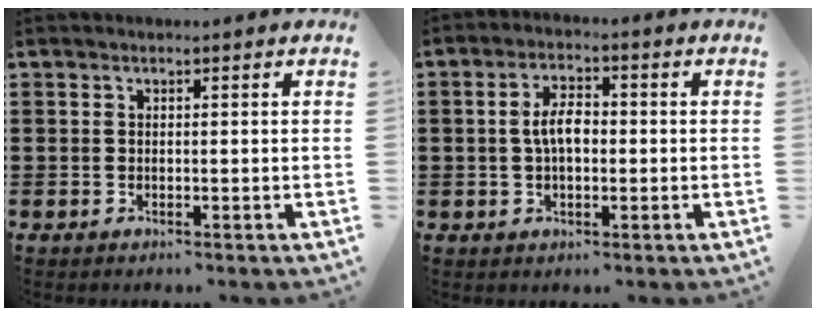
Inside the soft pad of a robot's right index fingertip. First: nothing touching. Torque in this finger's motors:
{"motor_torque": [1.45, 0.22, 0.57, 0.13]}